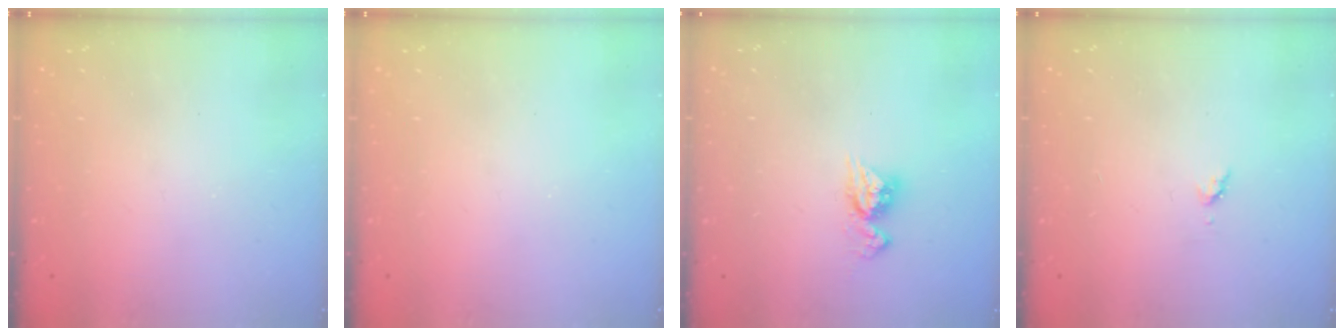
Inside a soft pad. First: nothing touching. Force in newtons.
{"total": 0.0}
{"total": 7.5, "press": 7.4, "slide": 0.8}
{"total": 3.5, "press": 3.4, "slide": 0.5}